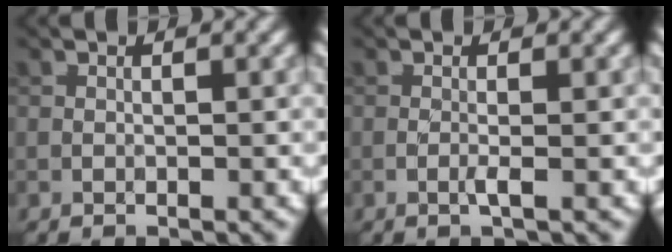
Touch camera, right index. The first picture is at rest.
{"total": 0.9, "force": [-0.3, 0.0, 0.9], "torque": [-0.019, -0.001, -0.009]}